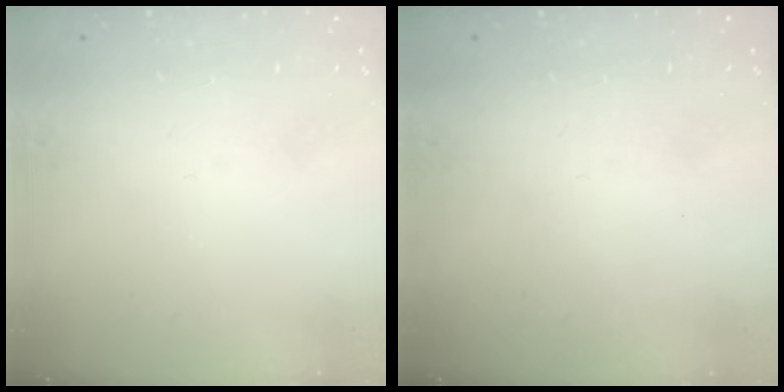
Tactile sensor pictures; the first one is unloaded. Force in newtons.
{"total": 0.0}